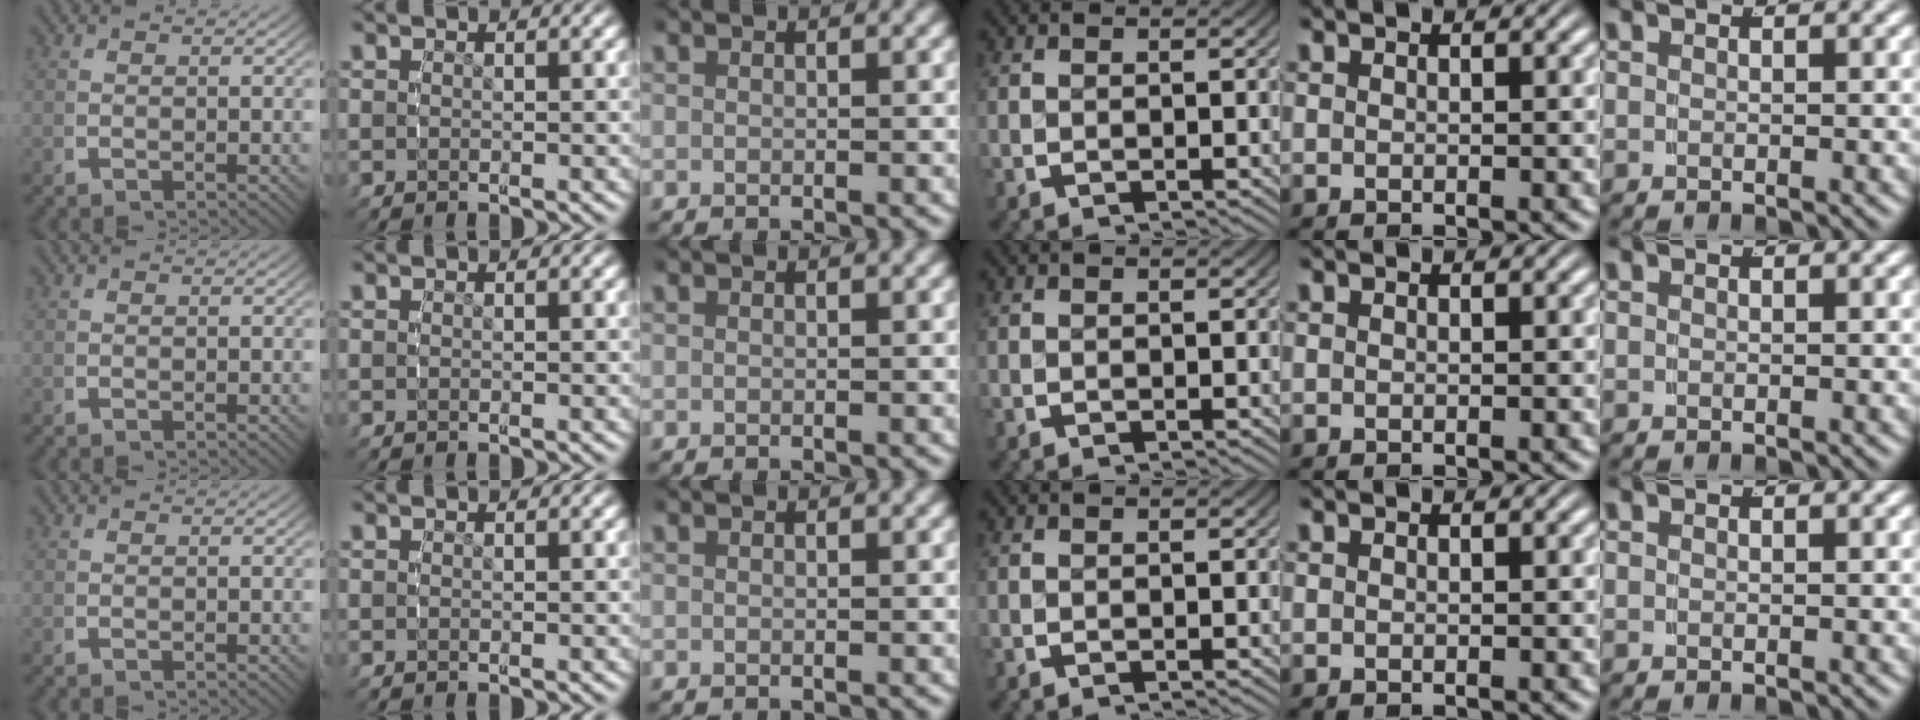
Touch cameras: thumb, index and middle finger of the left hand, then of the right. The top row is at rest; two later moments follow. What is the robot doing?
{"motion": "reach", "object": "shorts"}